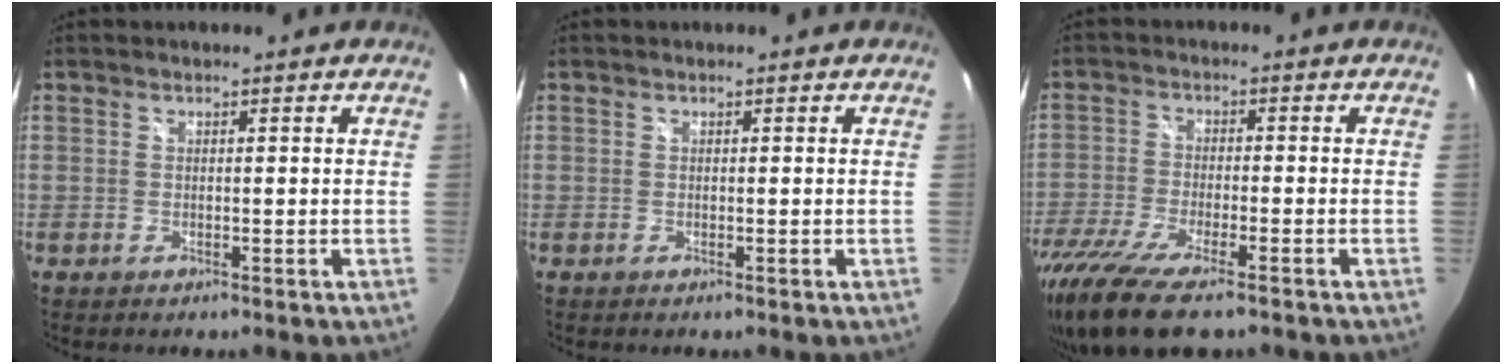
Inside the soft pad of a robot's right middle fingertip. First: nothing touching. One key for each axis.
{"total": 0.0}
{"total": 13.5, "fx": -9.9, "fy": 3.1, "fz": 8.7, "tx": -0.195, "ty": -0.056, "tz": -0.185}